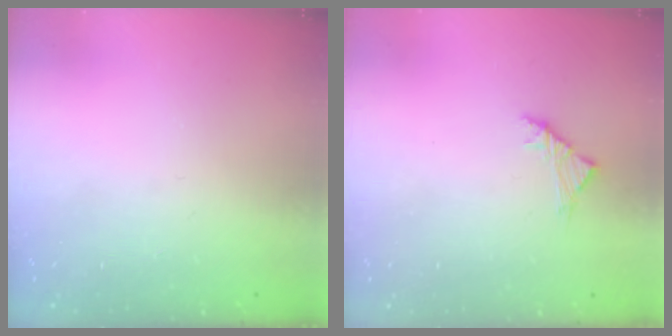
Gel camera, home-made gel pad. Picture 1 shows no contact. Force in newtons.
{"total": 2.8, "press": 2.6, "slide": 0.8}